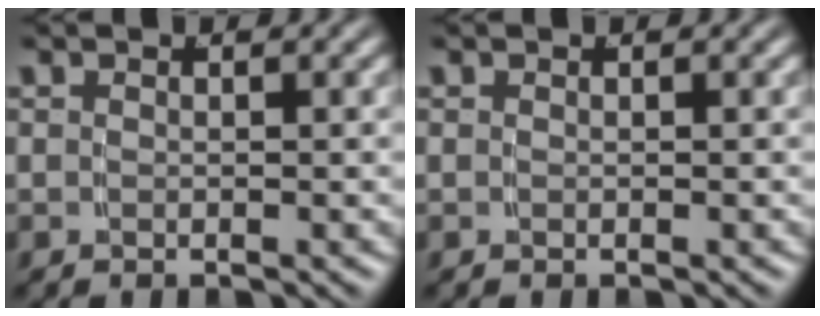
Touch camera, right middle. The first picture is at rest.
{"total": 0.0}